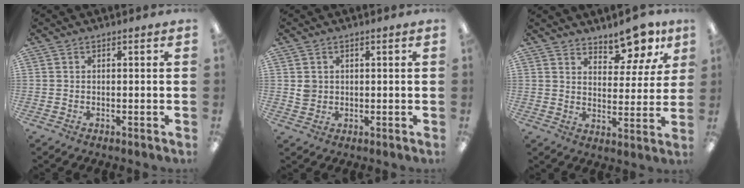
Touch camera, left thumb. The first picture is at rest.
{"total": 2.5, "force": [0.8, 2.3, 0.7], "torque": [-0.009, 0.000, 0.012]}
{"total": 10.4, "force": [9.0, 3.9, 3.4], "torque": [-0.033, -0.072, 0.163]}